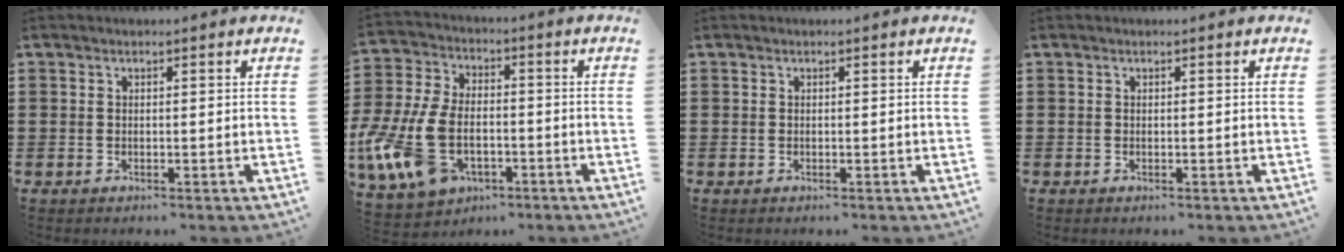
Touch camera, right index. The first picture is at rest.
{"total": 12.7, "force": [-4.4, 7.7, 9.1], "torque": [-0.233, 0.000, -0.085]}
{"total": 0.0}
{"total": 0.0}